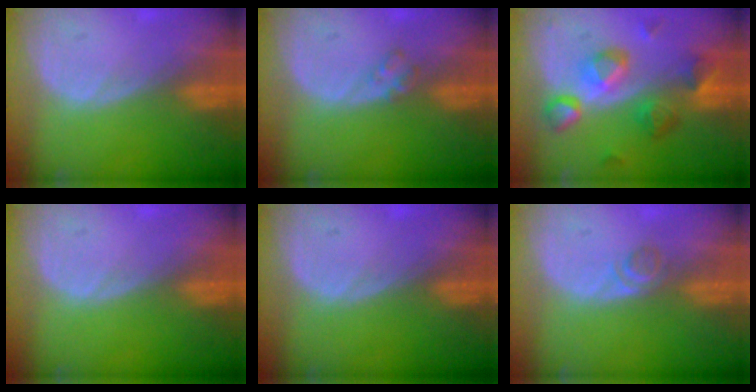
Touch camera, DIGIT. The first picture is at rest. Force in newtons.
{"total": 1.7, "press": 1.7, "slide": 0.3}
{"total": 9.5, "press": 8.4, "slide": 4.5}
{"total": 0.0}
{"total": 0.0}
{"total": 1.9, "press": 1.7, "slide": 0.8}